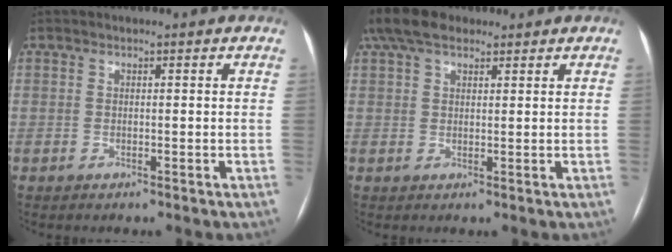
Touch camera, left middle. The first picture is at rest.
{"total": 7.1, "force": [5.2, 3.1, 3.7], "torque": [-0.086, 0.037, 0.101]}